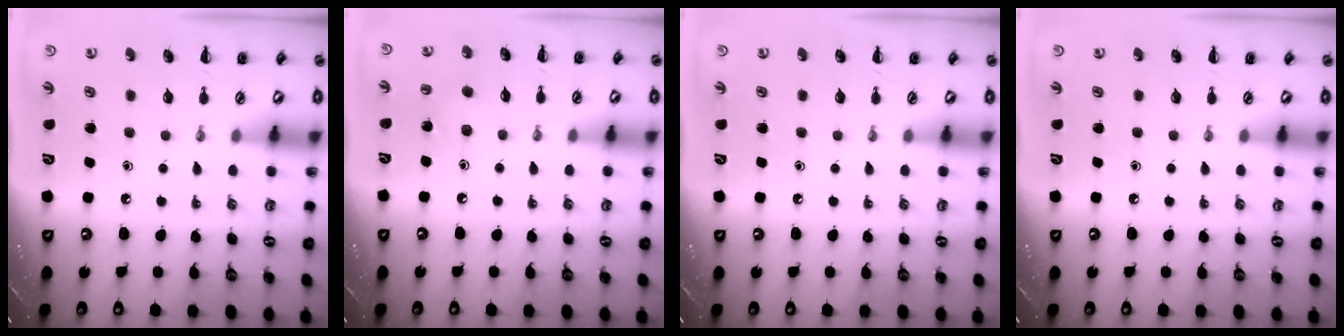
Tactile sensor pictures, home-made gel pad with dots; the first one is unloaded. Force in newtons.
{"total": 4.3, "press": 4.1, "slide": 1.1}
{"total": 0.0}
{"total": 0.0}